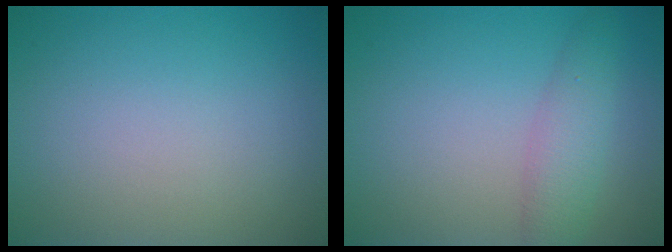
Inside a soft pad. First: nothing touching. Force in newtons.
{"total": 2.9, "press": 2.9, "slide": 0.1}